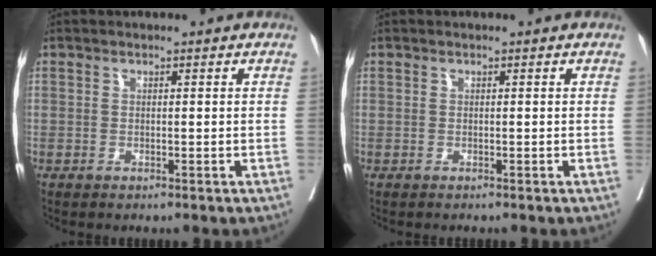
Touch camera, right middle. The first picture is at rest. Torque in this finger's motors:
{"motor_torque": [0.00, 0.00, -0.01, 0.00]}